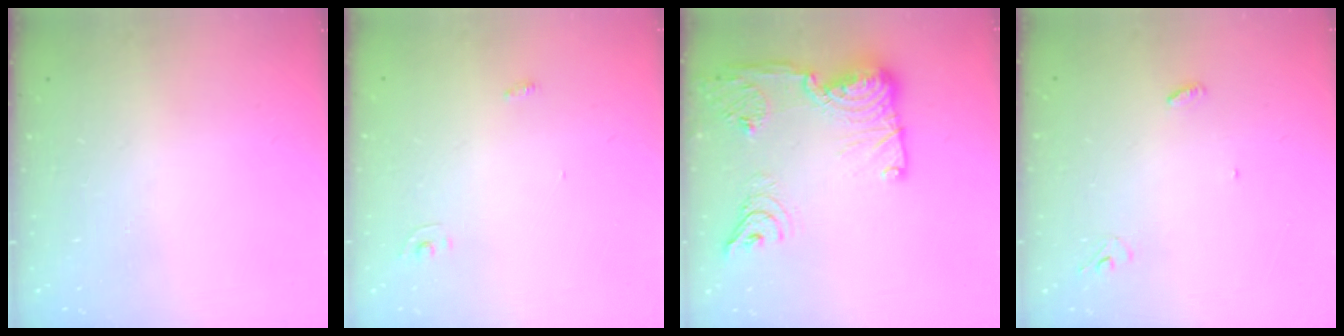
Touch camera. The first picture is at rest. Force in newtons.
{"total": 2.4, "press": 2.4, "slide": 0.2}
{"total": 21.8, "press": 20.6, "slide": 6.9}
{"total": 3.5, "press": 3.5, "slide": 0.3}